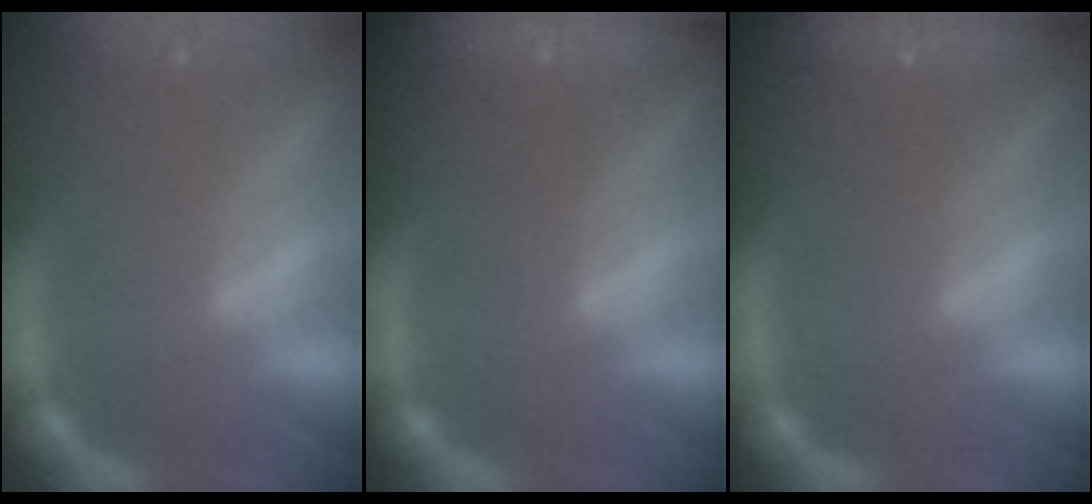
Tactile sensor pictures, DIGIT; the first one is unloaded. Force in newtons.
{"total": 3.9}
{"total": 2.9}